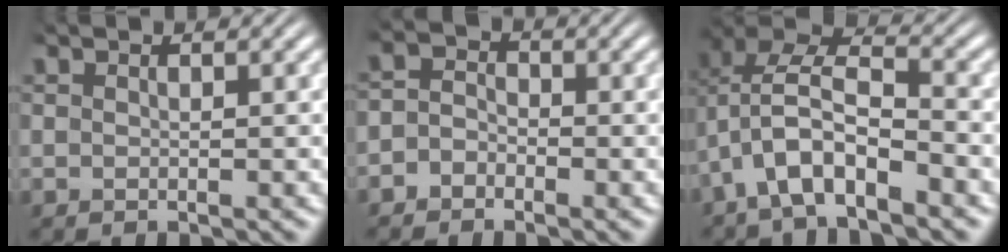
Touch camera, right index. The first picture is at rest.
{"total": 2.5, "force": [-1.4, 2.0, 0.5], "torque": [-0.009, -0.005, -0.031]}
{"total": 7.6, "force": [-0.1, 5.8, 4.9], "torque": [-0.107, -0.010, -0.015]}